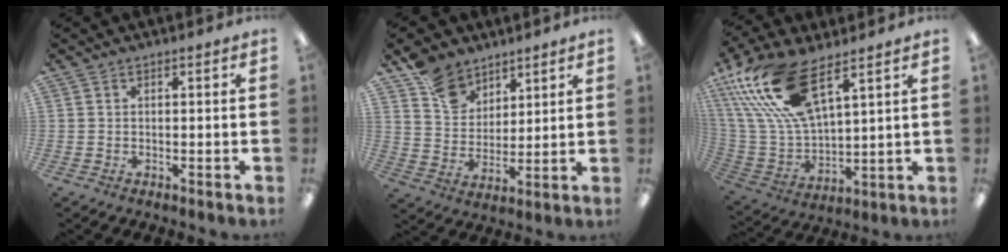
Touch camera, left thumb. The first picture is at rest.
{"total": 11.1, "force": [8.0, 7.2, 2.9], "torque": [-0.061, -0.041, 0.156]}
{"total": 20.5, "force": [12.7, 8.3, 13.8], "torque": [-0.317, -0.050, 0.226]}